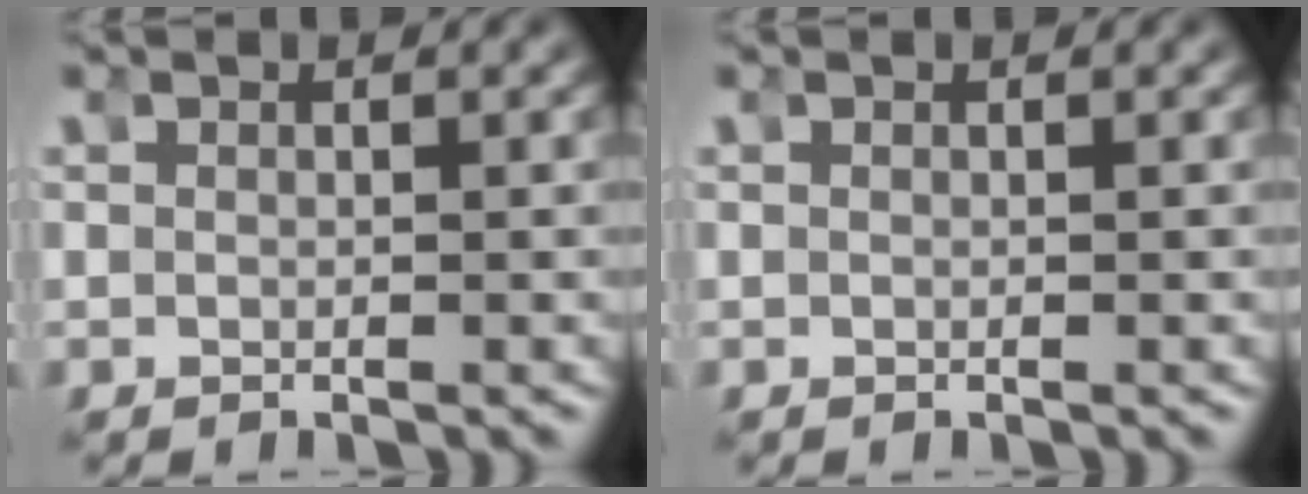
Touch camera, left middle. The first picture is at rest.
{"total": 0.0}